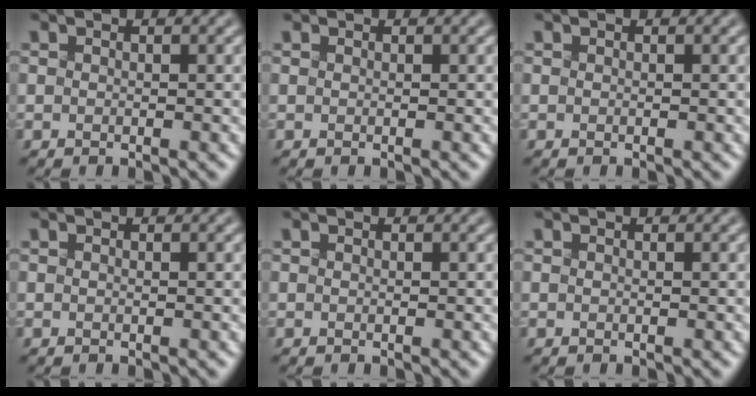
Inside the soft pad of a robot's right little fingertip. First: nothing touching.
{"total": 0.0}
{"total": 0.0}
{"total": 0.0}
{"total": 0.0}
{"total": 0.0}